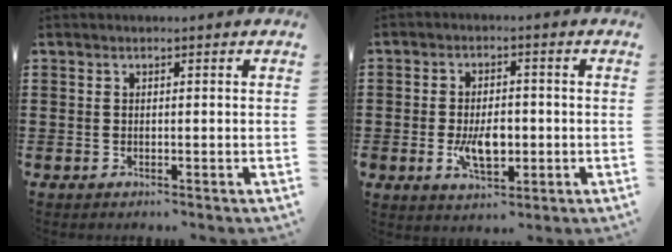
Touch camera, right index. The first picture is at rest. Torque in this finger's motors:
{"motor_torque": [1.55, 0.58, 0.67, 0.13]}